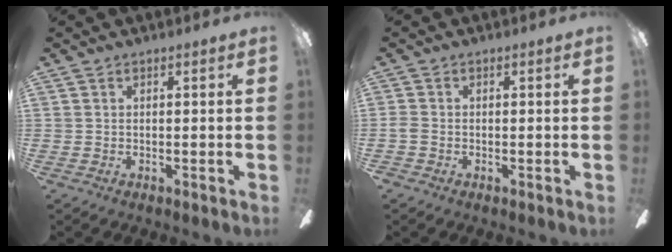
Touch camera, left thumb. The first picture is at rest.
{"total": 1.4, "force": [-0.7, 0.8, 0.8], "torque": [-0.014, 0.003, -0.013]}